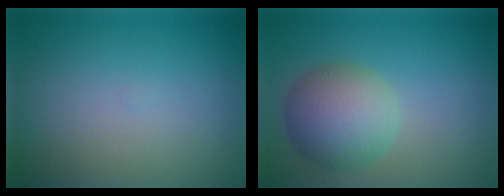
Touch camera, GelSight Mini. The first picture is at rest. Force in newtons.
{"total": 5.8, "press": 5.8, "slide": 0.2}